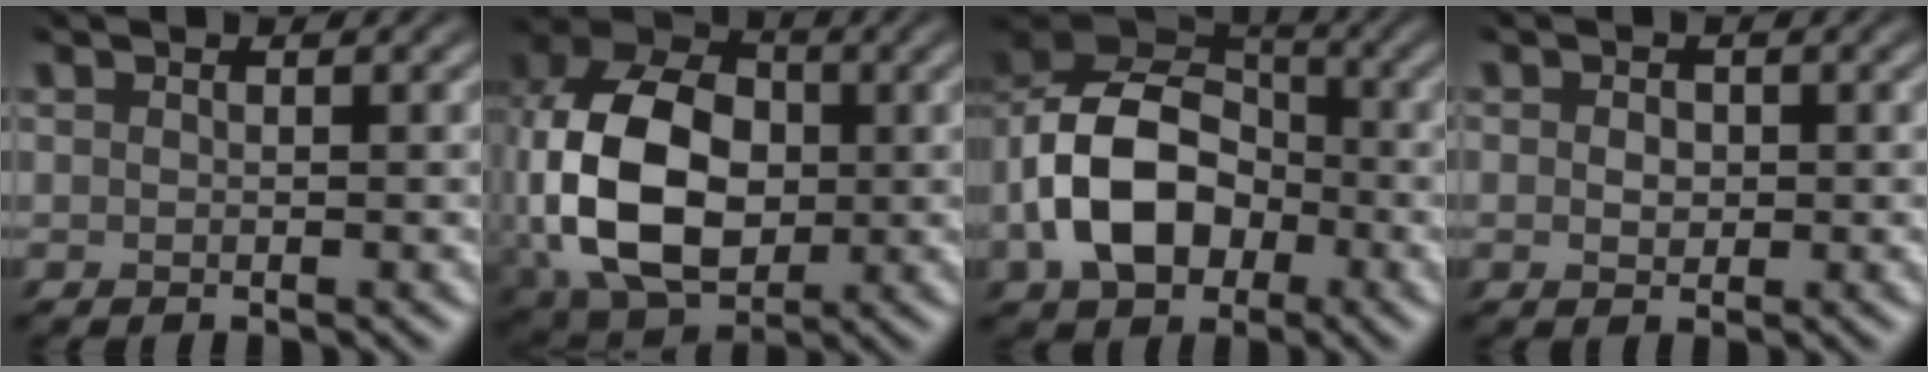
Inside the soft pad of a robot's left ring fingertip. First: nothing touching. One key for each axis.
{"total": 12.4, "fx": -1.4, "fy": 8.9, "fz": 8.5, "tx": -0.200, "ty": -0.006, "tz": -0.019}
{"total": 9.5, "fx": -3.5, "fy": 6.8, "fz": 5.7, "tx": -0.116, "ty": 0.003, "tz": -0.070}
{"total": 1.0, "fx": -0.3, "fy": 0.9, "fz": 0.4, "tx": -0.014, "ty": -0.005, "tz": 0.004}